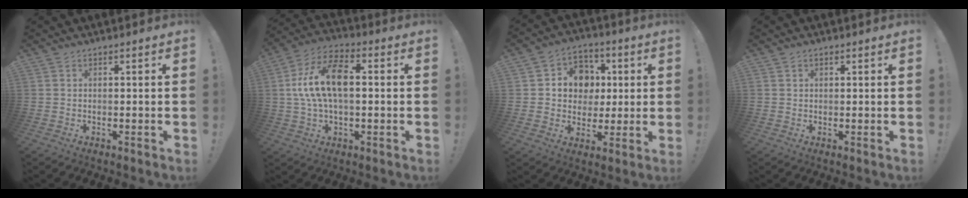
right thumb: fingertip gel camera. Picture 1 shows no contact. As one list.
[{"total": 15.1, "force": [1.5, 8.6, 12.3], "torque": [-0.220, 0.012, 0.028]}, {"total": 11.2, "force": [1.4, 10.4, 3.9], "torque": [-0.047, 0.001, 0.037]}, {"total": 1.1, "force": [0.6, 0.9, 0.1], "torque": [-0.002, 0.002, 0.011]}]